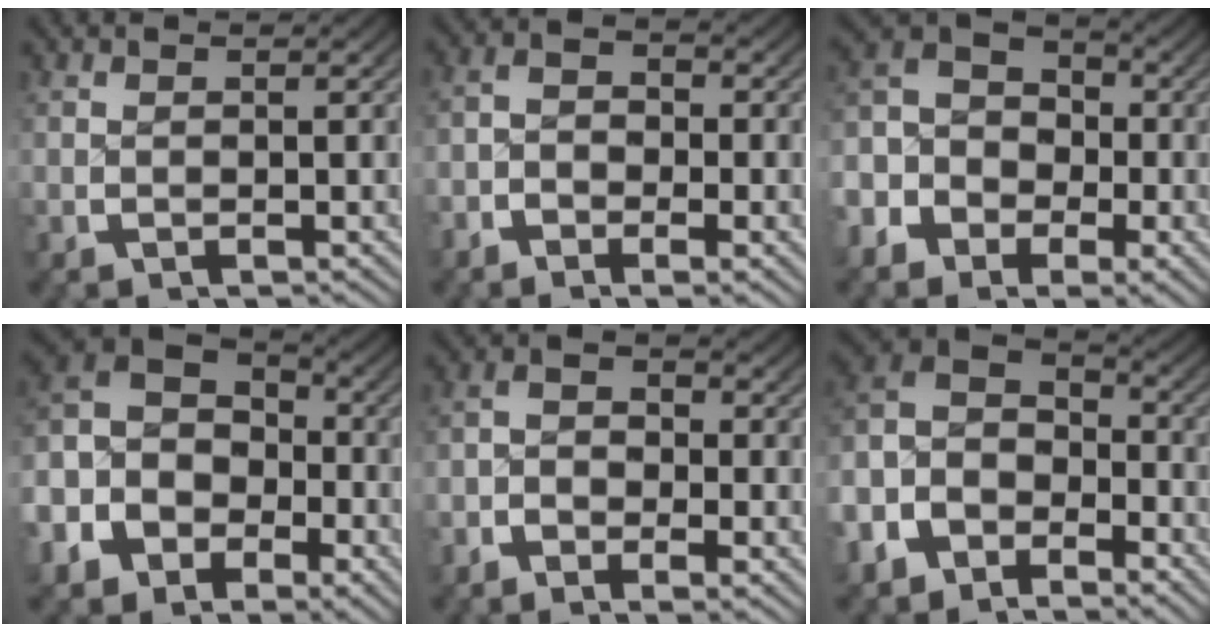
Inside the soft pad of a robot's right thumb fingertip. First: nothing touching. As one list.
[{"total": 3.0, "force": [-1.2, 1.8, 2.0], "torque": [-0.029, -0.003, -0.028]}, {"total": 11.3, "force": [1.0, 9.1, 6.6], "torque": [-0.127, 0.004, -0.003]}, {"total": 12.1, "force": [1.6, 9.7, 7.1], "torque": [-0.164, -0.003, 0.022]}, {"total": 3.5, "force": [-1.4, 2.1, 2.4], "torque": [-0.036, -0.003, -0.032]}, {"total": 10.9, "force": [1.5, 8.4, 6.7], "torque": [-0.148, 0.002, 0.009]}]